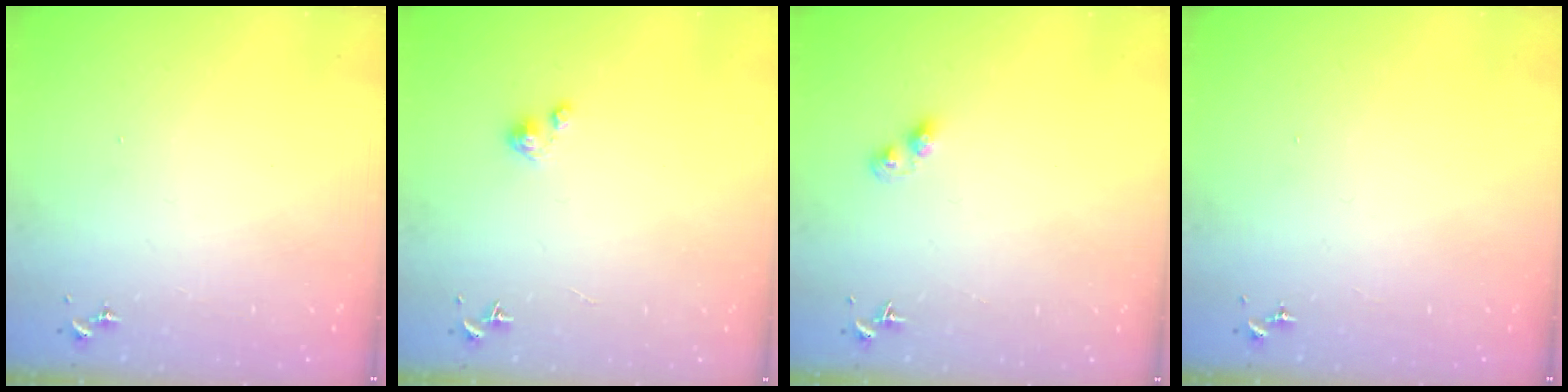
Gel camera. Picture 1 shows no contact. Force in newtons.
{"total": 3.3, "press": 3.2, "slide": 0.3}
{"total": 3.9, "press": 3.9, "slide": 0.1}
{"total": 0.0}